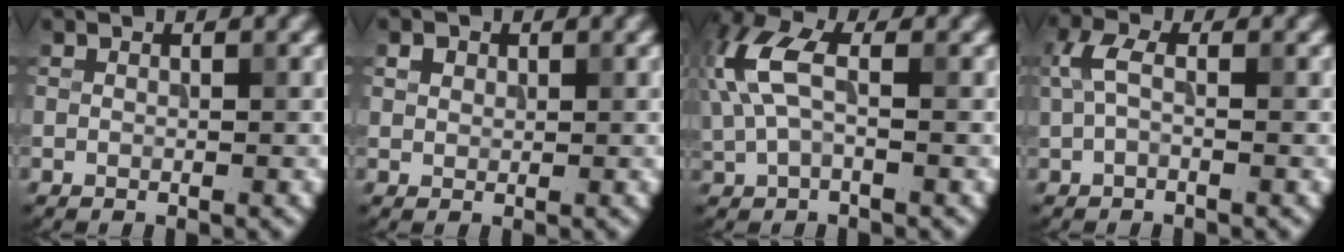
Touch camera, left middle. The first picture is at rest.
{"total": 1.1, "force": [0.5, 0.9, 0.4], "torque": [-0.006, 0.001, 0.010]}
{"total": 5.7, "force": [1.0, 3.1, 4.7], "torque": [-0.120, 0.015, 0.009]}
{"total": 2.3, "force": [0.3, 1.2, 1.9], "torque": [-0.048, 0.009, 0.000]}